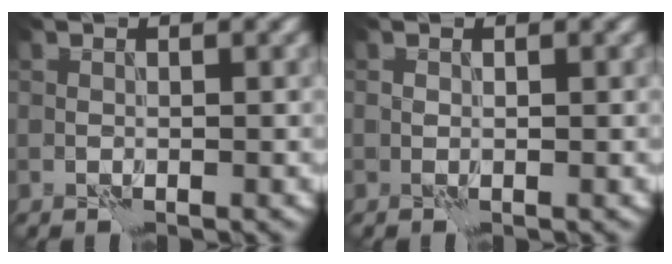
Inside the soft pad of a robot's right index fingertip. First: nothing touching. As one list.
[{"total": 0.0}]